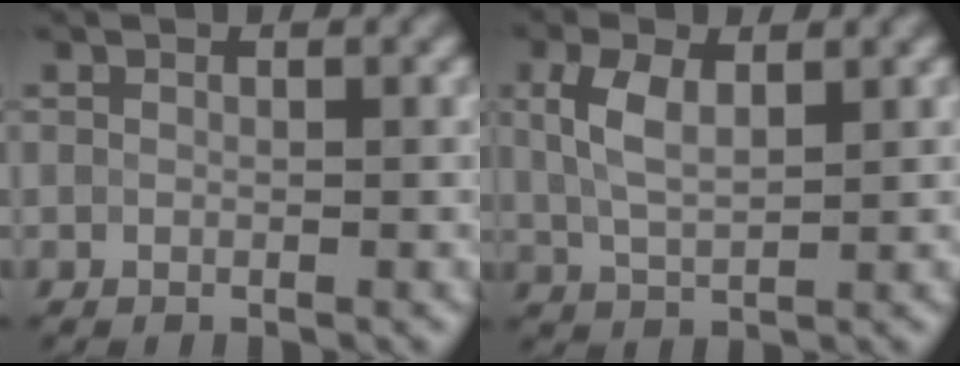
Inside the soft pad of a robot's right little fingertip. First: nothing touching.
{"total": 3.9, "force": [1.6, 1.7, 3.1], "torque": [-0.079, 0.011, 0.037]}